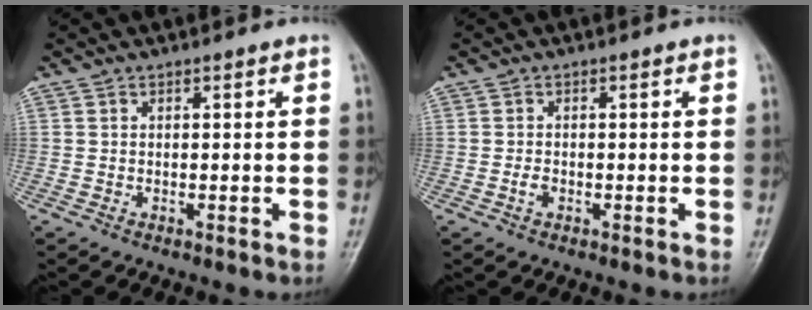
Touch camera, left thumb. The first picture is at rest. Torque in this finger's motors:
{"motor_torque": [-0.11, 0.03, 0.05, 0.01, 0.00]}